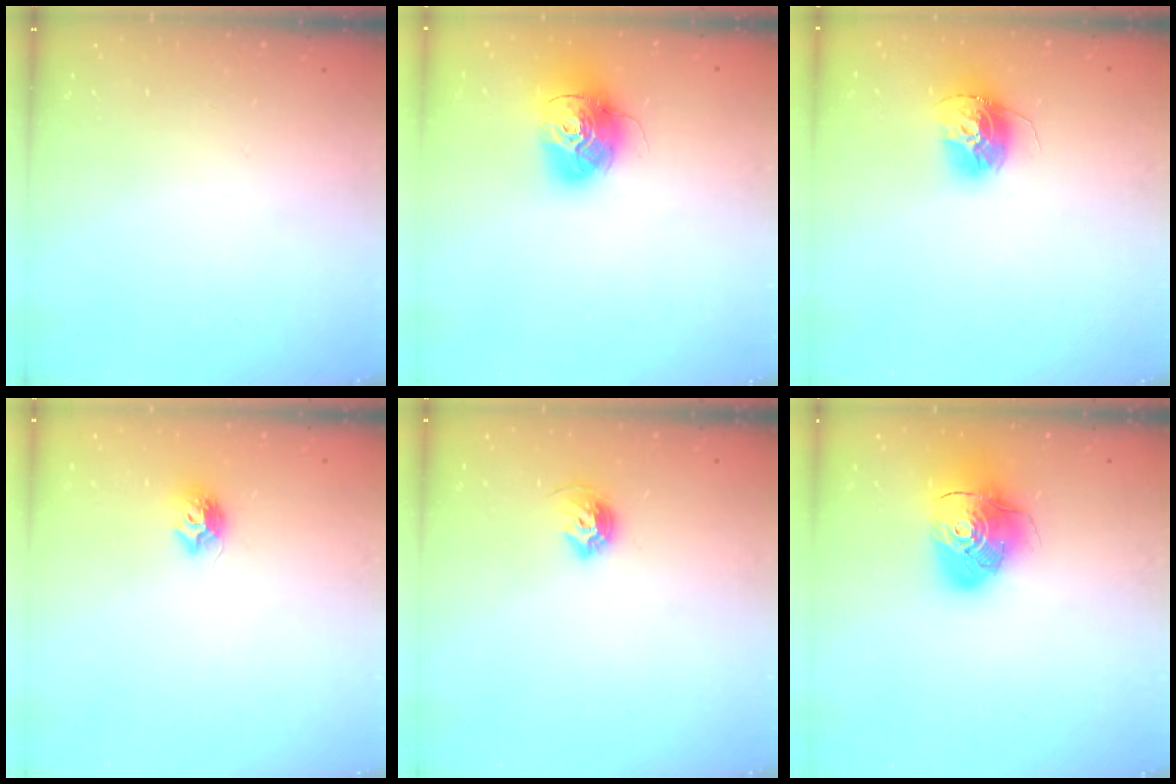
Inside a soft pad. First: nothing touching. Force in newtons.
{"total": 15.7, "press": 15.6, "slide": 1.6}
{"total": 13.1, "press": 13.0, "slide": 1.1}
{"total": 7.5, "press": 7.5, "slide": 0.7}
{"total": 8.4, "press": 8.3, "slide": 0.9}
{"total": 14.5, "press": 14.4, "slide": 1.9}